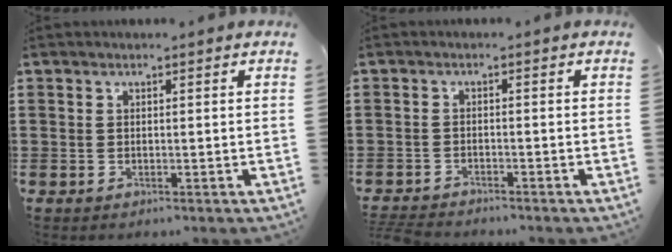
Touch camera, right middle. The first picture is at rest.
{"total": 2.5, "force": [-2.5, 0.1, 0.3], "torque": [-0.015, -0.004, -0.056]}